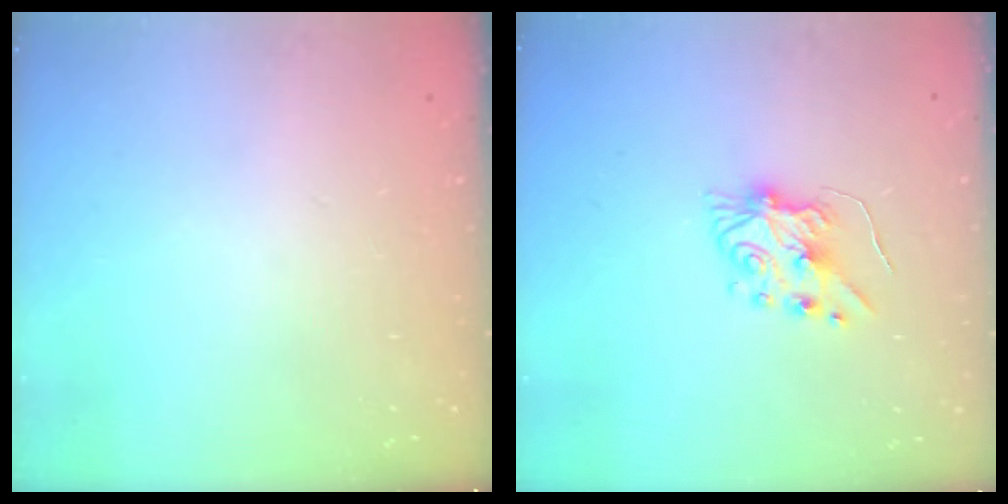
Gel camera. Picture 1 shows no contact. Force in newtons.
{"total": 6.6, "press": 6.6, "slide": 0.7}